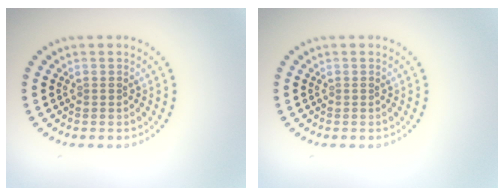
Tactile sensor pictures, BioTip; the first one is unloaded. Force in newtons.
{"total": 0.0}